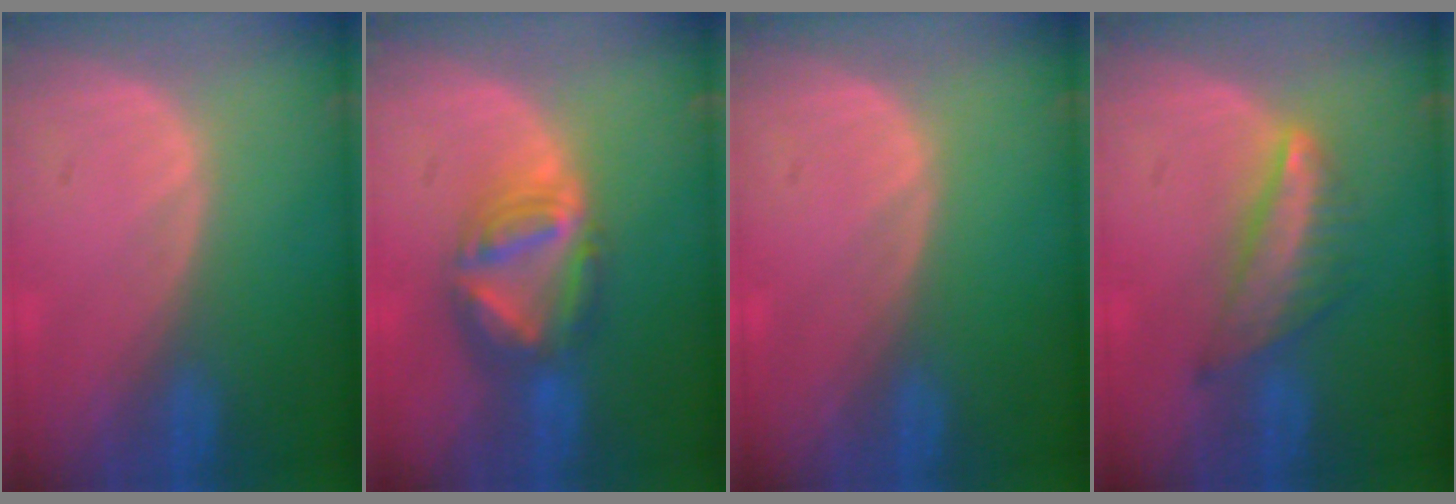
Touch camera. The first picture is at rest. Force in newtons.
{"total": 7.7, "press": 6.6, "slide": 4.0}
{"total": 0.0}
{"total": 6.5, "press": 5.8, "slide": 2.9}